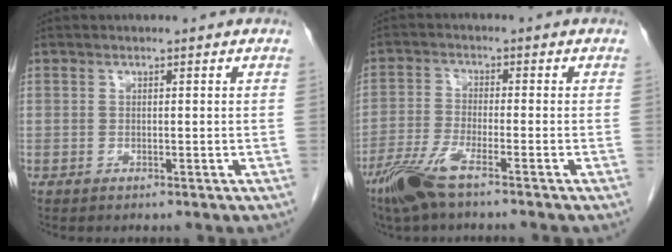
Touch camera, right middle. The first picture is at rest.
{"total": 6.9, "force": [-4.9, 0.5, 4.8], "torque": [-0.109, -0.018, -0.101]}